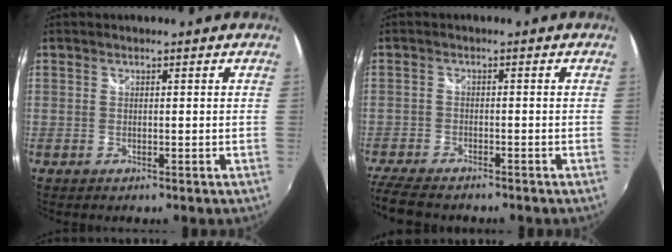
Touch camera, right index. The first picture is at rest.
{"total": 8.6, "force": [-7.4, 2.5, 3.5], "torque": [-0.106, -0.030, -0.135]}